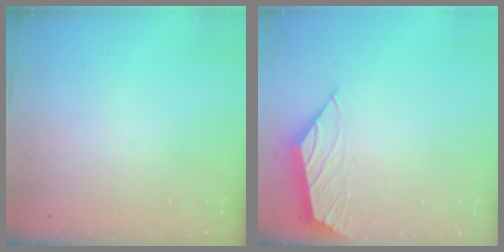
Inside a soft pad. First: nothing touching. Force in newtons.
{"total": 2.2, "press": 2.1, "slide": 0.5}